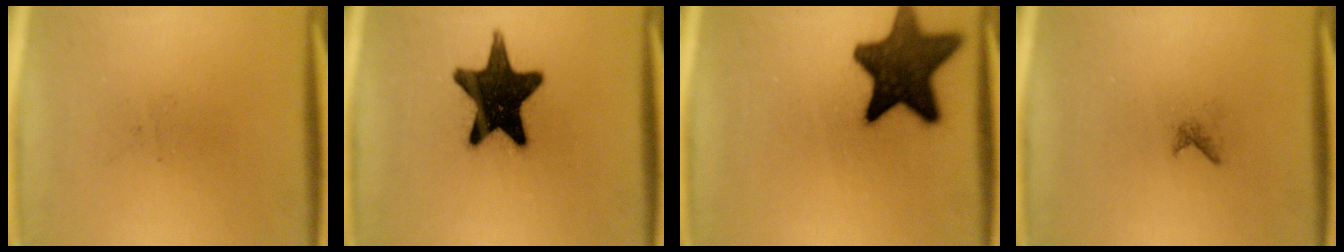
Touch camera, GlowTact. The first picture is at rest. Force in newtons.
{"total": 18.2}
{"total": 14.1}
{"total": 0.6}